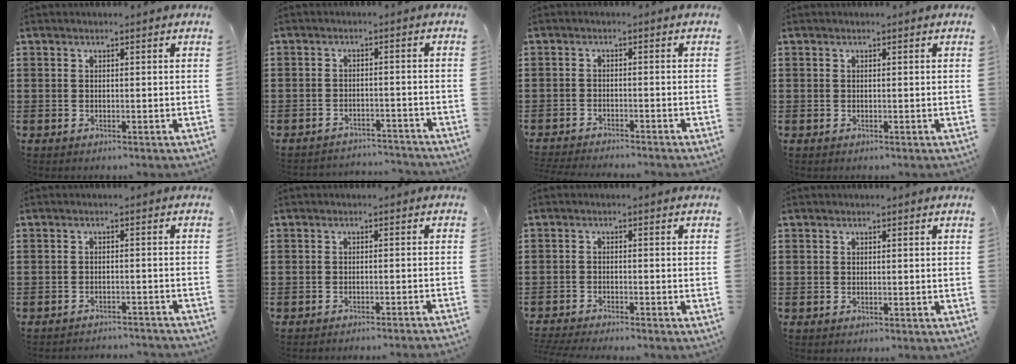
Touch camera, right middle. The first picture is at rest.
{"total": 3.1, "force": [-3.1, 0.3, -0.3], "torque": [-0.002, 0.003, -0.069]}
{"total": 2.5, "force": [-2.5, 0.0, 0.0], "torque": [-0.003, 0.000, -0.054]}
{"total": 0.0}
{"total": 2.3, "force": [-2.3, 0.0, 0.1], "torque": [-0.006, 0.003, -0.050]}
{"total": 1.7, "force": [-1.6, -0.3, 0.3], "torque": [-0.005, 0.005, -0.034]}
{"total": 2.5, "force": [-2.5, 0.0, 0.4], "torque": [-0.016, -0.003, -0.054]}
{"total": 0.0}